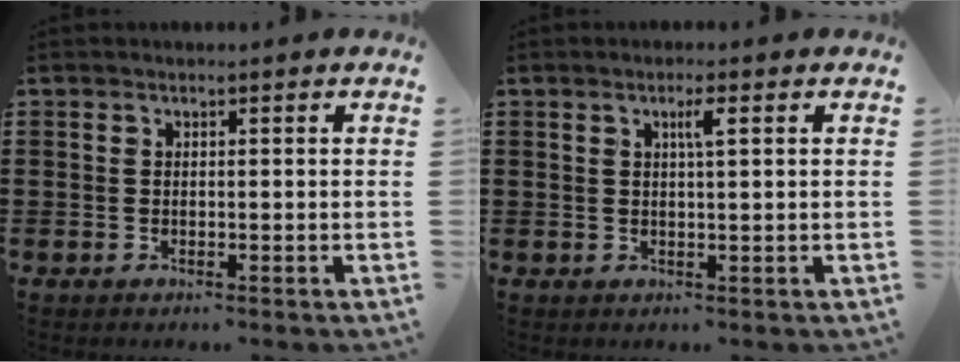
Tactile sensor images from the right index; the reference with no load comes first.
{"total": 2.2, "force": [0.8, 0.1, 2.0], "torque": [-0.041, 0.002, 0.012]}